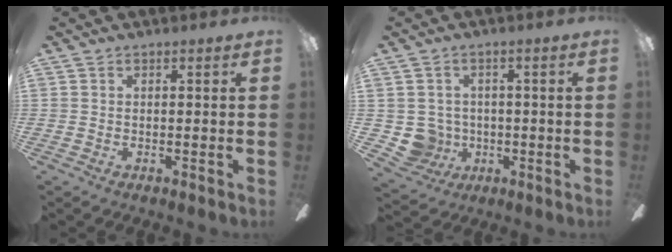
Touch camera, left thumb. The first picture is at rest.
{"total": 7.0, "force": [-0.6, 6.8, 1.3], "torque": [-0.060, -0.001, -0.007]}